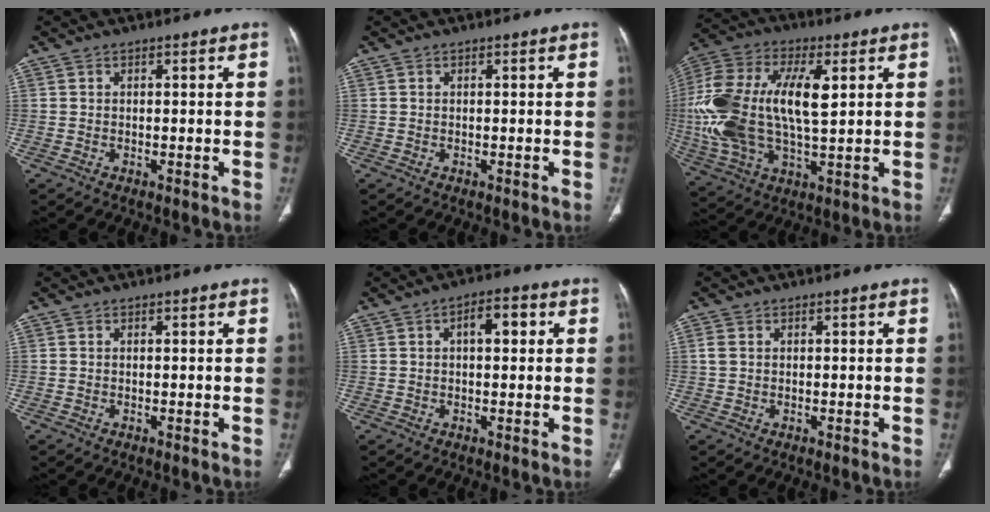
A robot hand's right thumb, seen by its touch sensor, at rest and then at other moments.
{"total": 0.0}
{"total": 22.0, "force": [2.8, 10.8, 19.0], "torque": [-0.410, 0.006, 0.048]}
{"total": 0.0}
{"total": 4.8, "force": [1.1, 2.3, 4.1], "torque": [-0.050, 0.011, 0.012]}
{"total": 1.7, "force": [0.3, 1.3, 1.0], "torque": [-0.027, 0.003, 0.006]}